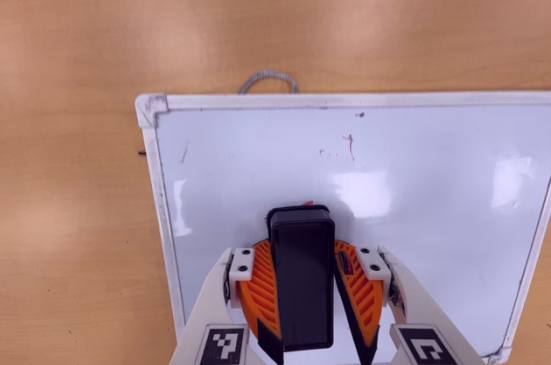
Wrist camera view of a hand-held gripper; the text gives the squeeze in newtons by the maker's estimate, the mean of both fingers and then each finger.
{"total": 17.3, "left": 20.7, "right": 13.8}